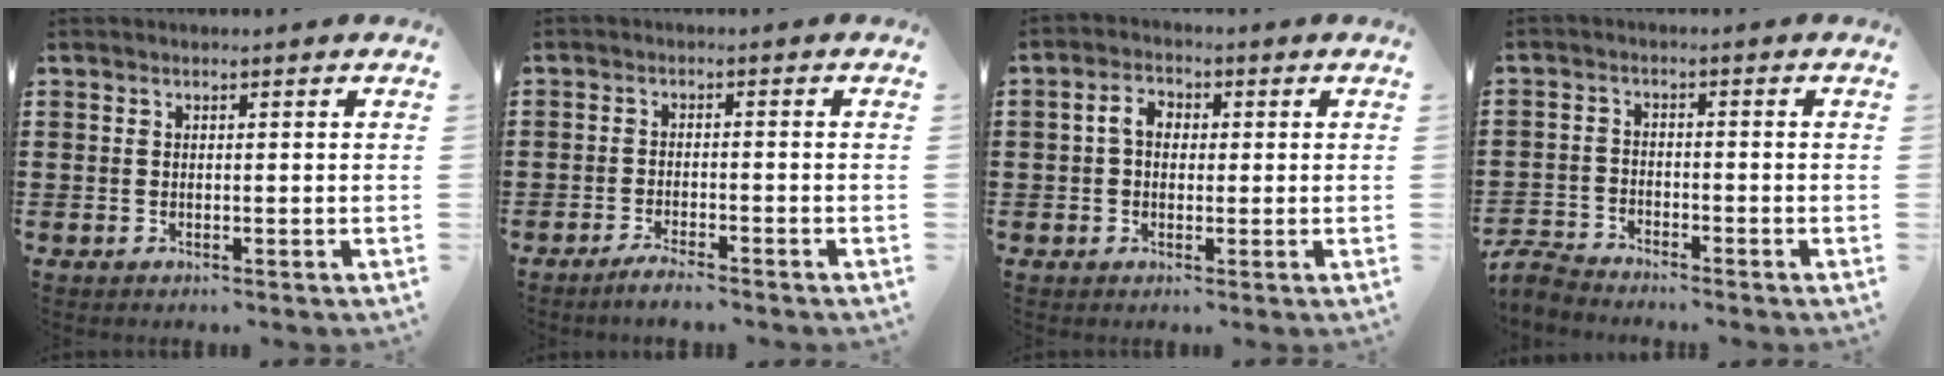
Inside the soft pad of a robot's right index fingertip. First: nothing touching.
{"total": 2.4, "force": [-2.3, -0.1, 0.8], "torque": [-0.015, 0.002, -0.045]}
{"total": 3.7, "force": [0.1, 2.6, 2.7], "torque": [-0.057, 0.013, -0.001]}
{"total": 3.4, "force": [-3.4, 0.5, 0.3], "torque": [-0.025, -0.003, -0.075]}